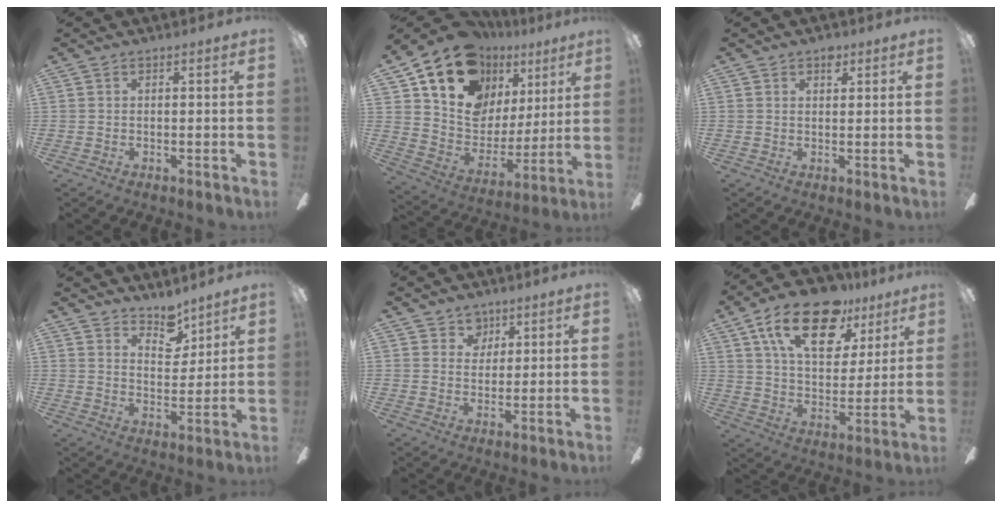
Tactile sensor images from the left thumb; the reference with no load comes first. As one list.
[{"total": 18.0, "force": [11.4, 11.9, 7.3], "torque": [-0.140, -0.067, 0.214]}, {"total": 3.0, "force": [1.8, 1.7, 1.6], "torque": [-0.011, -0.004, 0.027]}, {"total": 7.0, "force": [5.9, 3.0, 2.2], "torque": [-0.030, -0.033, 0.106]}, {"total": 5.1, "force": [3.4, 3.8, 0.6], "torque": [-0.005, -0.011, 0.058]}, {"total": 21.2, "force": [12.6, 10.5, 13.4], "torque": [-0.216, -0.053, 0.216]}]